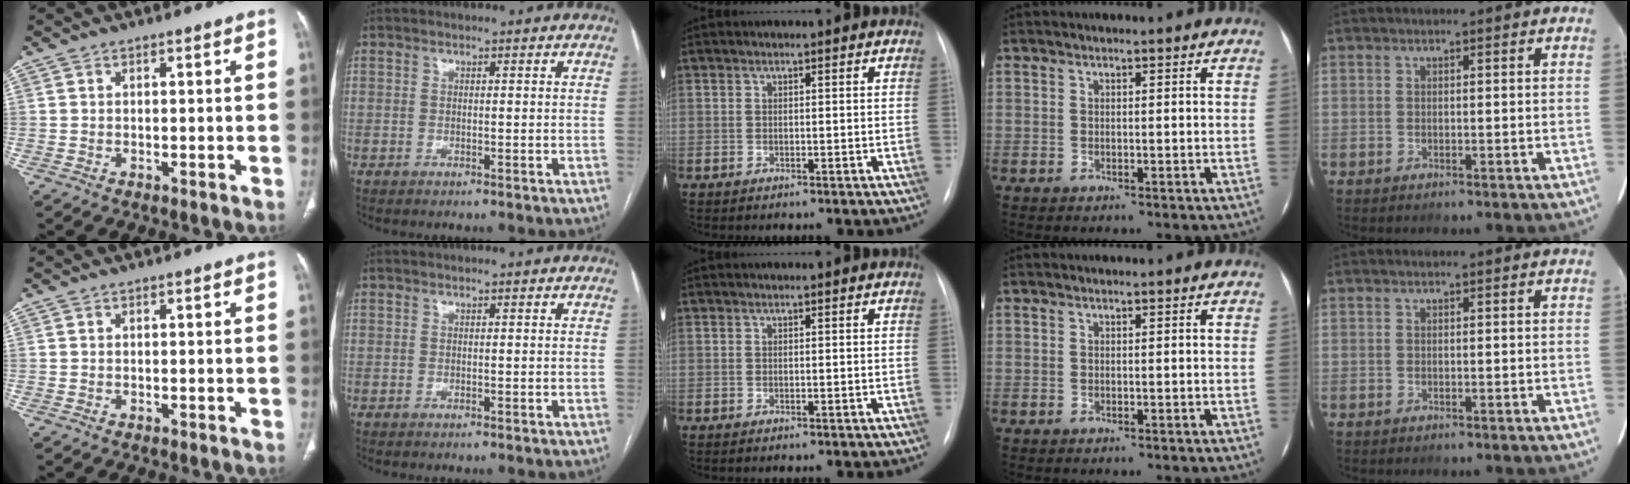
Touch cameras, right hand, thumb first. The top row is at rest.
{}